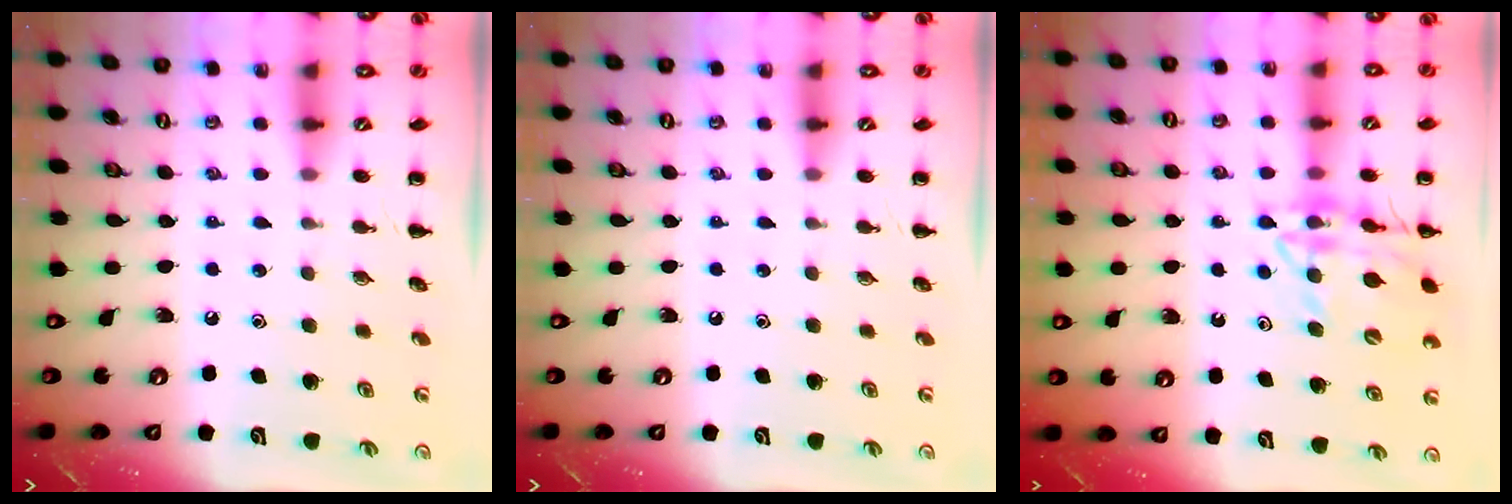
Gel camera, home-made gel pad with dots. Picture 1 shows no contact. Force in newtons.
{"total": 0.0}
{"total": 15.4, "press": 15.2, "slide": 2.1}